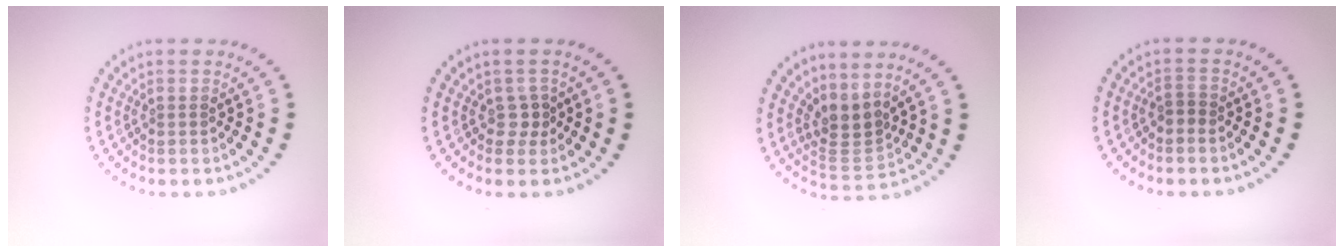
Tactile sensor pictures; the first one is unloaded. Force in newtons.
{"total": 1.1, "press": 0.8, "slide": 0.8}
{"total": 2.8, "press": 2.0, "slide": 1.9}
{"total": 0.9, "press": 0.7, "slide": 0.6}